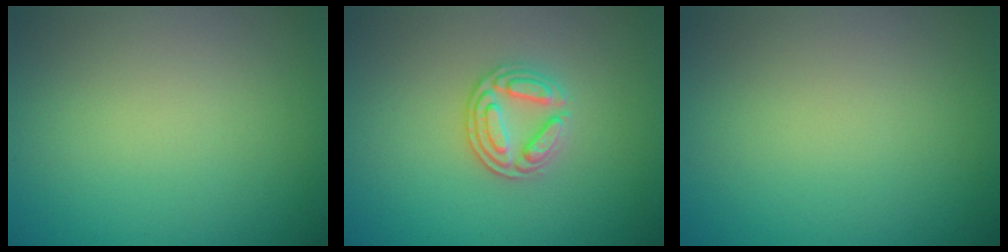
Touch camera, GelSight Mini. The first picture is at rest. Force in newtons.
{"total": 3.1, "press": 2.9, "slide": 1.2}
{"total": 0.0}